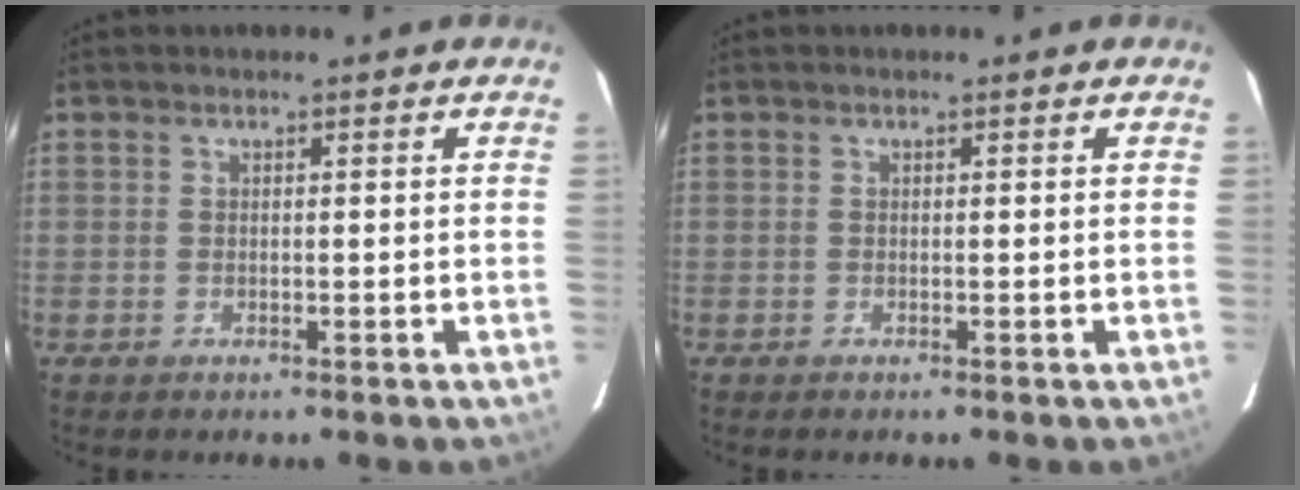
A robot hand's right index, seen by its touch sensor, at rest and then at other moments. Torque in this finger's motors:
{"motor_torque": [0.05, 0.00, -0.03, 0.01]}